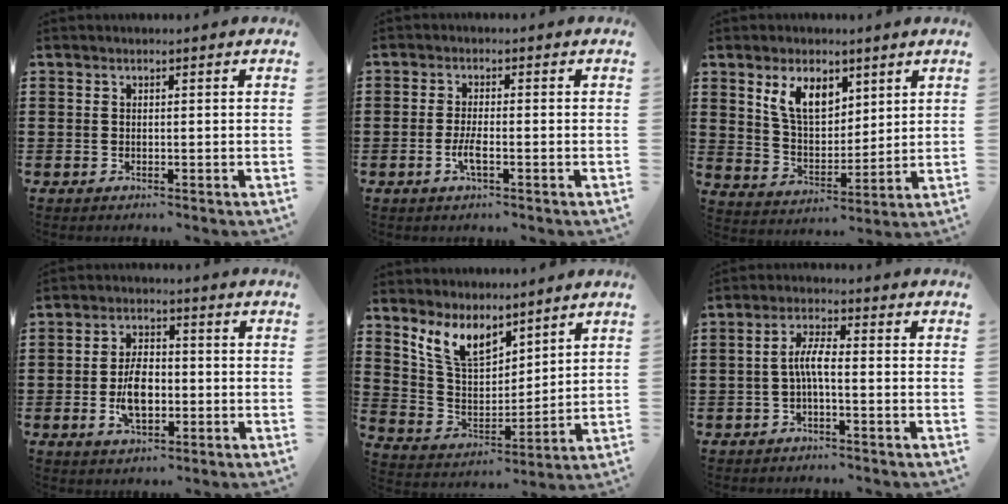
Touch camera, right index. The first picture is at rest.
{"total": 2.9, "force": [-1.1, 0.5, 2.7], "torque": [-0.060, -0.007, -0.024]}
{"total": 8.0, "force": [4.5, 4.4, 4.9], "torque": [-0.116, 0.008, 0.084]}
{"total": 6.6, "force": [-1.2, 3.6, 5.4], "torque": [-0.101, 0.002, -0.024]}
{"total": 8.4, "force": [6.4, 3.7, 4.0], "torque": [-0.107, -0.015, 0.120]}
{"total": 4.3, "force": [-0.9, 1.1, 4.0], "torque": [-0.088, 0.001, -0.022]}